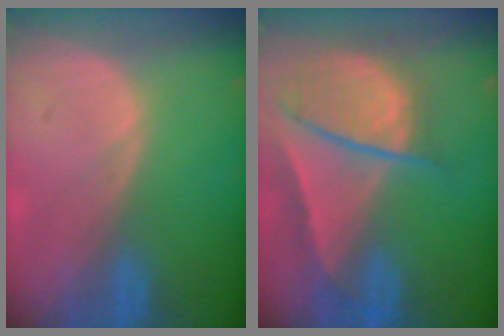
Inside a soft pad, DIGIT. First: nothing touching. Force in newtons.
{"total": 9.5, "press": 8.2, "slide": 4.8}